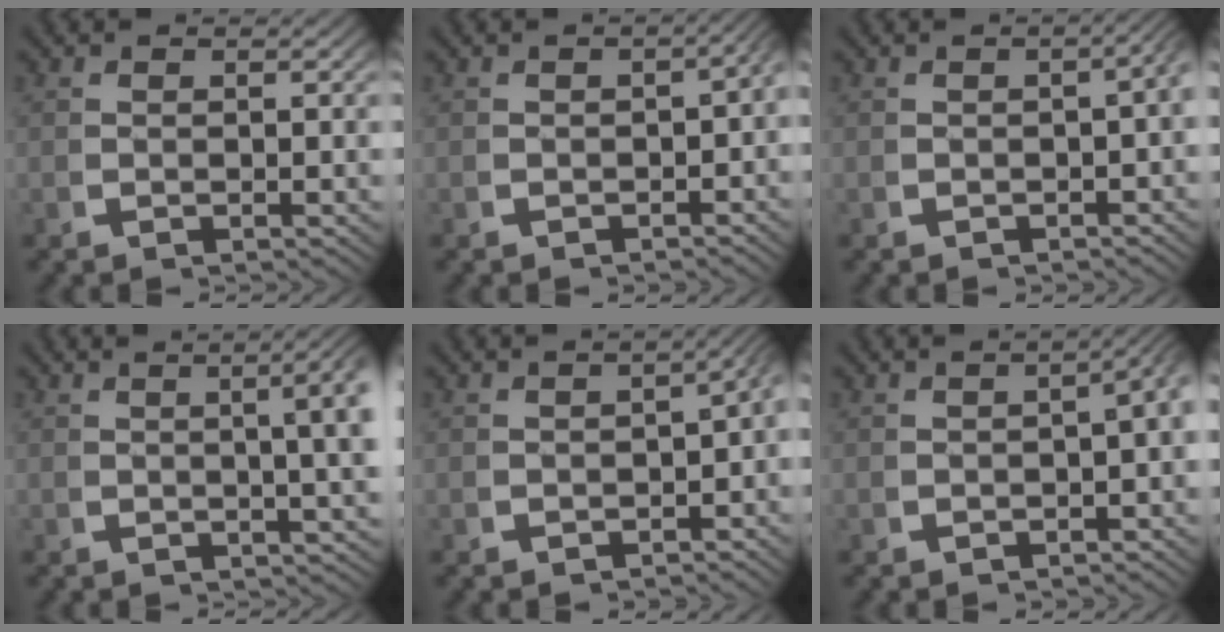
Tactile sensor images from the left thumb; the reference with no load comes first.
{"total": 3.1, "force": [-0.8, 1.7, 2.5], "torque": [-0.024, 0.008, -0.013]}
{"total": 4.5, "force": [-0.2, 2.4, 3.8], "torque": [-0.034, 0.021, -0.012]}
{"total": 8.5, "force": [3.0, 3.9, 7.0], "torque": [-0.053, 0.039, 0.021]}
{"total": 4.4, "force": [-0.2, 2.9, 3.3], "torque": [-0.029, 0.019, -0.013]}
{"total": 5.4, "force": [0.3, 3.3, 4.2], "torque": [-0.040, 0.026, -0.009]}